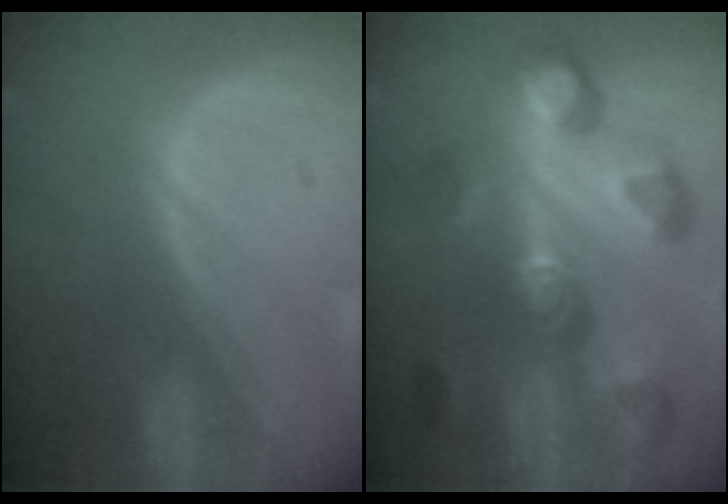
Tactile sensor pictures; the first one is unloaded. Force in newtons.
{"total": 11.0, "press": 9.9, "slide": 4.9}